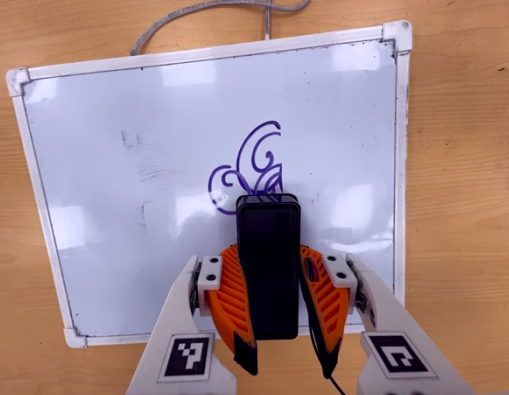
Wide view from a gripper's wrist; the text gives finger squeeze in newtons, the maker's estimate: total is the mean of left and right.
{"total": 9.5, "left": 7.7, "right": 11.3}